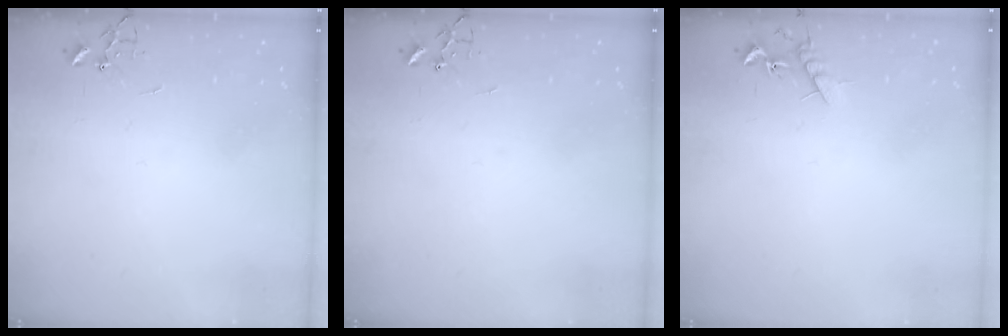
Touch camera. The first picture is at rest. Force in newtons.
{"total": 0.0}
{"total": 7.0, "press": 6.9, "slide": 0.6}